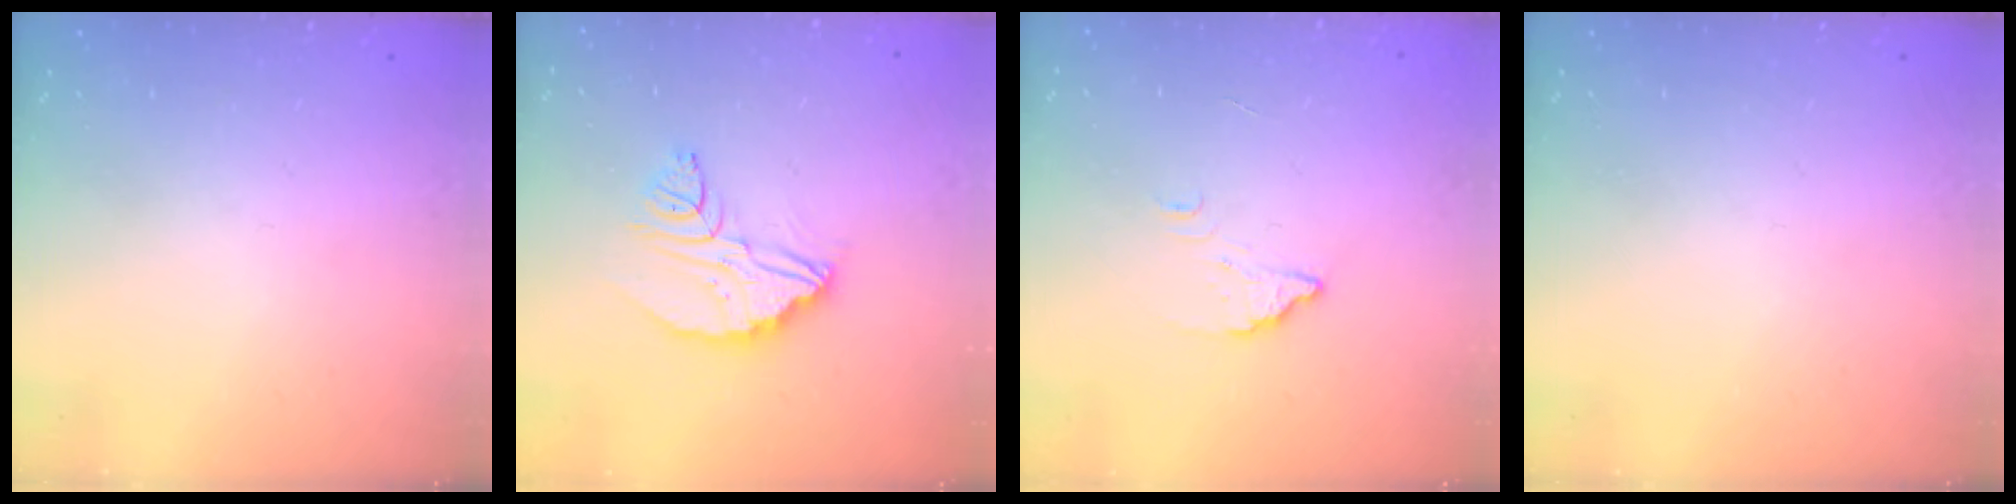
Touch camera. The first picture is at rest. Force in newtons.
{"total": 10.5, "press": 10.4, "slide": 0.9}
{"total": 2.3, "press": 2.3, "slide": 0.1}
{"total": 0.0}